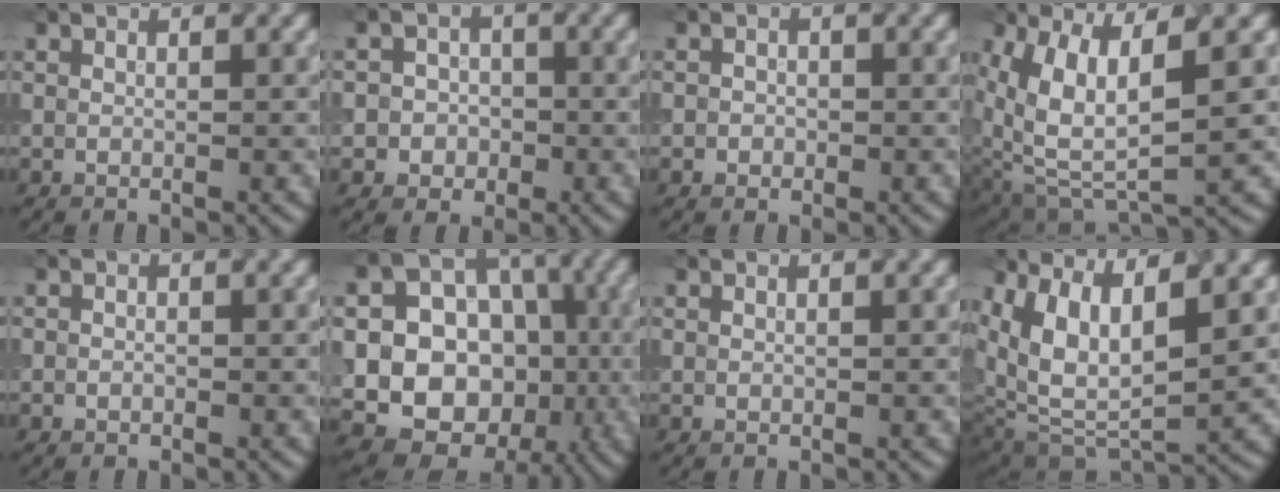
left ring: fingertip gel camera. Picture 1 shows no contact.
{"total": 3.4, "force": [-0.6, 3.2, 0.9], "torque": [0.016, 0.007, -0.032]}
{"total": 1.1, "force": [-0.2, 1.0, 0.4], "torque": [0.006, -0.001, -0.009]}
{"total": 9.0, "force": [1.8, 4.1, 7.8], "torque": [-0.166, -0.010, 0.037]}
{"total": 0.5, "force": [-0.3, 0.4, 0.2], "torque": [-0.001, -0.001, -0.006]}
{"total": 16.4, "force": [-1.7, 13.8, 8.6], "torque": [-0.135, -0.005, -0.037]}
{"total": 0.0}
{"total": 8.9, "force": [3.4, 4.0, 7.1], "torque": [-0.145, -0.007, 0.064]}